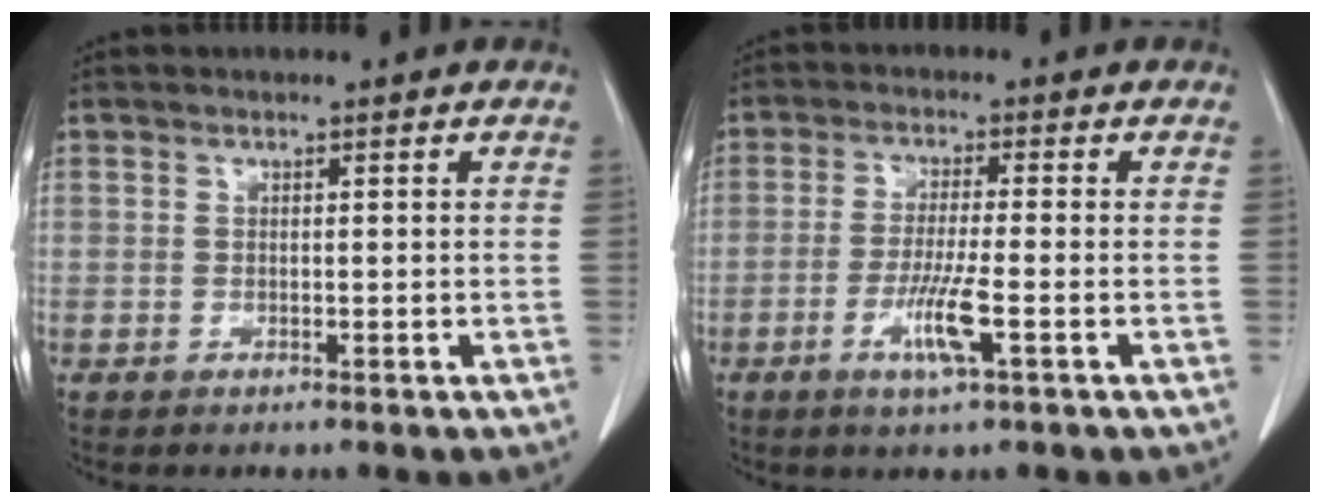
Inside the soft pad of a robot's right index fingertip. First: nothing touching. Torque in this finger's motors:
{"motor_torque": [0.27, -0.11, 0.17, 0.09]}